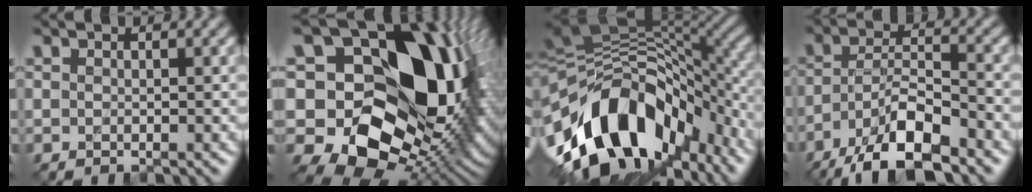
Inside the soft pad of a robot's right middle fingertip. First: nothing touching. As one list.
[{"total": 18.4, "force": [3.8, 13.1, 12.4], "torque": [-0.196, -0.012, 0.092]}, {"total": 14.9, "force": [-5.6, 9.0, 10.6], "torque": [-0.190, 0.005, -0.093]}, {"total": 8.9, "force": [-6.3, 2.6, 5.8], "torque": [-0.099, 0.009, -0.116]}]